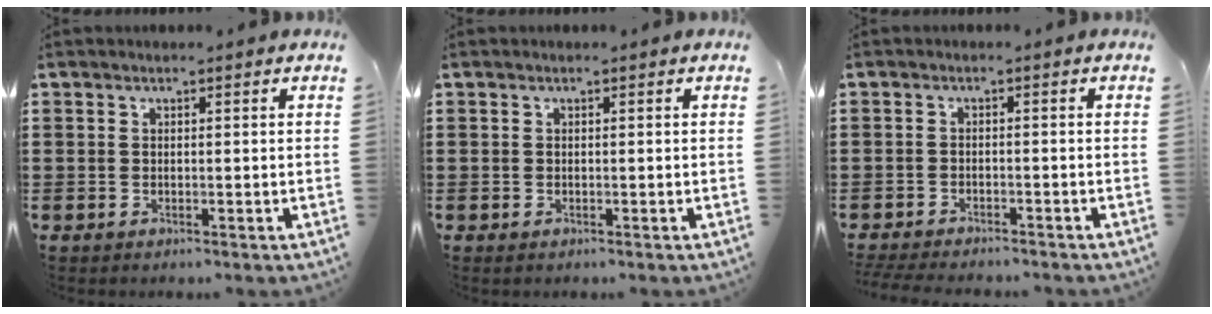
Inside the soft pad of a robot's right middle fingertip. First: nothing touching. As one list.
[{"total": 0.0}, {"total": 2.4, "force": [-2.4, 0.1, 0.2], "torque": [-0.015, -0.005, -0.053]}]